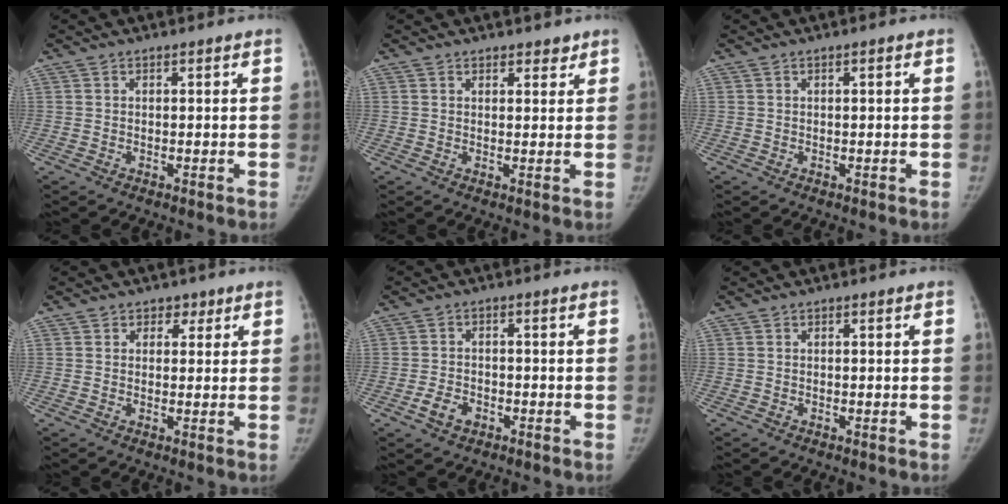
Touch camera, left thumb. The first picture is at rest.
{"total": 2.2, "force": [1.7, 1.2, 0.6], "torque": [0.011, -0.010, 0.020]}
{"total": 0.0}
{"total": 2.7, "force": [1.3, 2.3, 0.5], "torque": [0.021, -0.003, 0.011]}
{"total": 4.2, "force": [-2.1, 2.9, 2.2], "torque": [-0.036, 0.015, -0.036]}
{"total": 0.0}